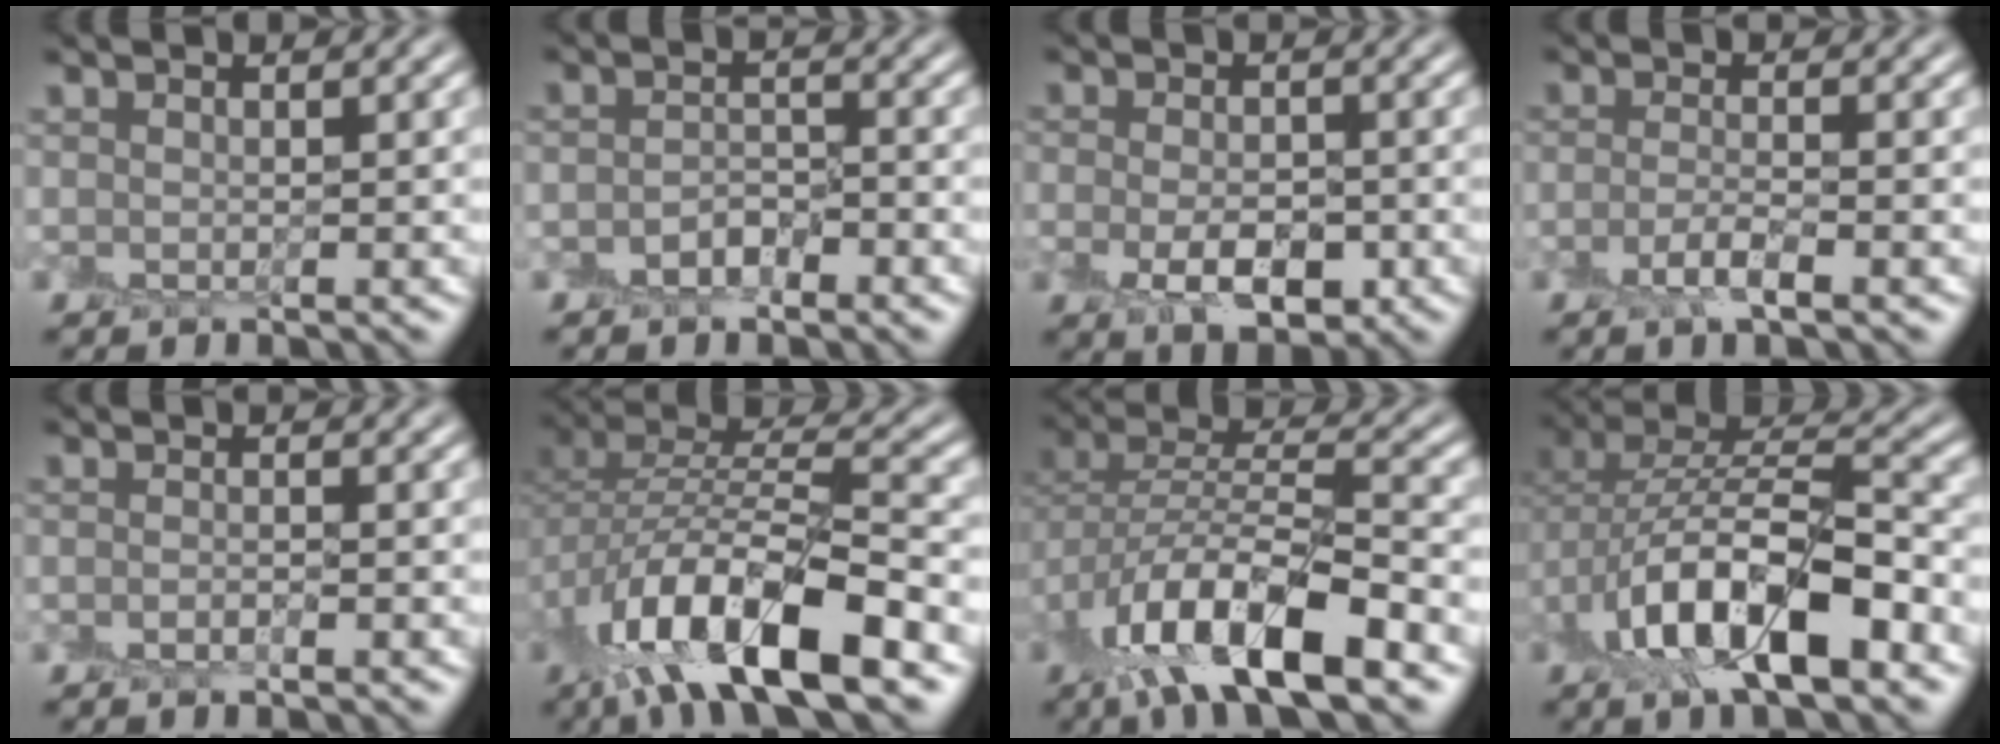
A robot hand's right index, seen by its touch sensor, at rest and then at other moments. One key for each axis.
{"total": 2.1, "fx": -1.7, "fy": 1.0, "fz": 0.9, "tx": -0.016, "ty": 0.004, "tz": -0.035}
{"total": 4.4, "fx": -2.0, "fy": 2.4, "fz": 3.2, "tx": -0.052, "ty": -0.006, "tz": -0.039}
{"total": 2.3, "fx": -1.7, "fy": 0.2, "fz": 1.5, "tx": -0.030, "ty": 0.001, "tz": -0.040}
{"total": 1.1, "fx": -1.0, "fy": 0.0, "fz": 0.4, "tx": -0.006, "ty": 0.000, "tz": -0.022}
{"total": 12.3, "fx": -7.2, "fy": 4.2, "fz": 9.0, "tx": -0.169, "ty": 0.000, "tz": -0.145}
{"total": 11.2, "fx": -6.6, "fy": 4.2, "fz": 8.1, "tx": -0.151, "ty": -0.002, "tz": -0.126}
{"total": 11.2, "fx": -4.8, "fy": 5.0, "fz": 8.8, "tx": -0.161, "ty": 0.006, "tz": -0.092}